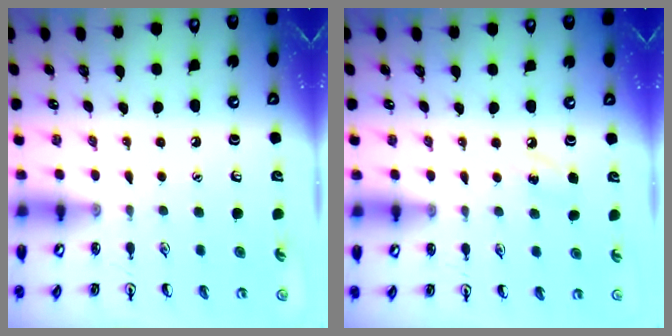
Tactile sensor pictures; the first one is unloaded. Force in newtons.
{"total": 5.0, "press": 4.6, "slide": 1.8}